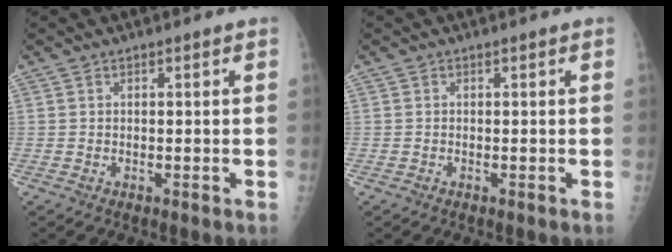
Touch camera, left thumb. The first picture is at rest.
{"total": 0.0}